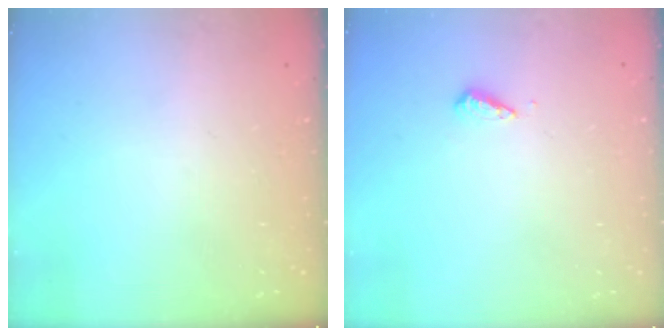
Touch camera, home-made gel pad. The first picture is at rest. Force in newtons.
{"total": 3.1, "press": 3.0, "slide": 0.7}